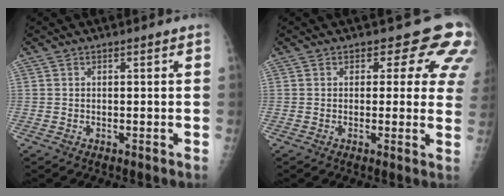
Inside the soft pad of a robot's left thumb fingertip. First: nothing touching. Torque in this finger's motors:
{"motor_torque": [0.19, 0.37, -0.19, -0.08, 0.05]}